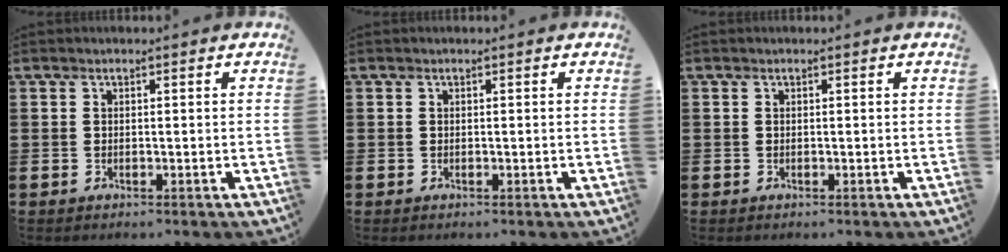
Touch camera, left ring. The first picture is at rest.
{"total": 0.0}
{"total": 0.0}